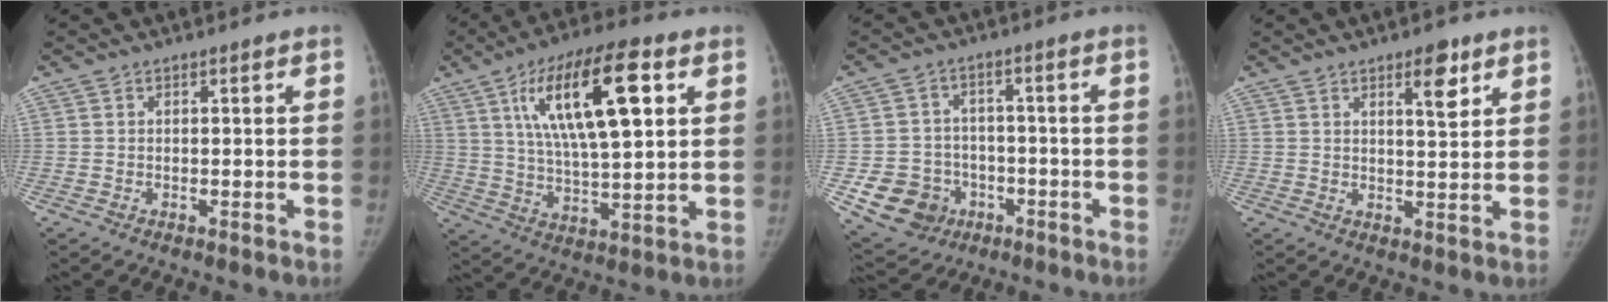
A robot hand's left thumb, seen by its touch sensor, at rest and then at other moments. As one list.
[{"total": 19.5, "force": [6.8, 6.7, 17.0], "torque": [-0.275, -0.008, 0.114]}, {"total": 10.6, "force": [-3.9, 9.2, 3.3], "torque": [-0.049, 0.024, -0.052]}, {"total": 5.5, "force": [3.2, 1.8, 4.1], "torque": [-0.047, -0.020, 0.047]}]